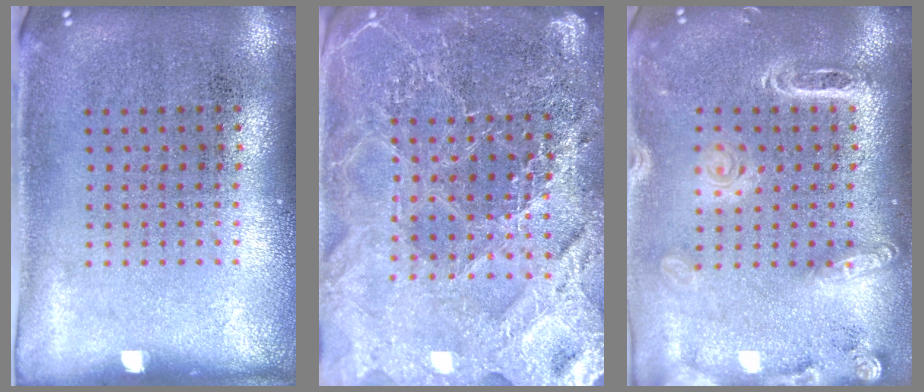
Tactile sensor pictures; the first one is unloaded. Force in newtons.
{"total": 4.8, "press": 4.4, "slide": 2.0}
{"total": 1.9, "press": 1.8, "slide": 0.7}